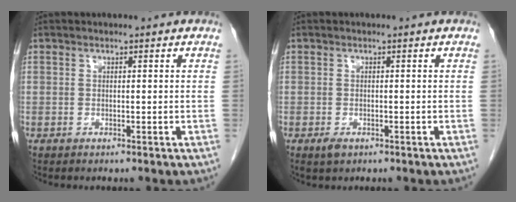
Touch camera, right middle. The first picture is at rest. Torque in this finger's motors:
{"motor_torque": [0.62, -0.23, 0.03, 0.01]}